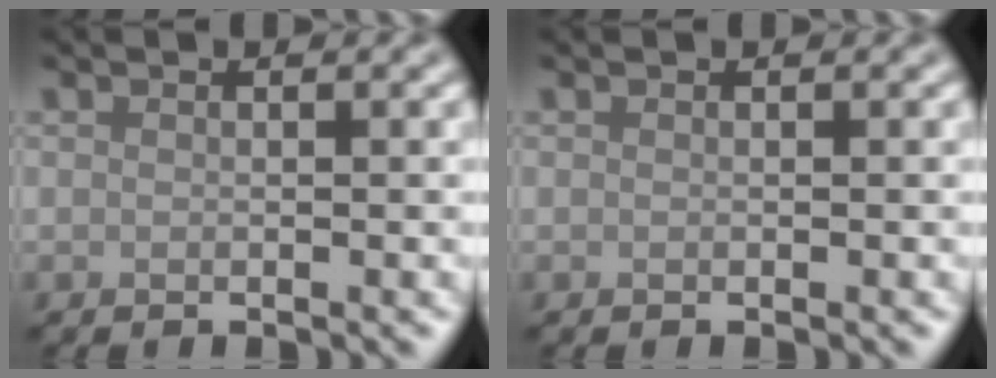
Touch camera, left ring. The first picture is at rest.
{"total": 0.0}